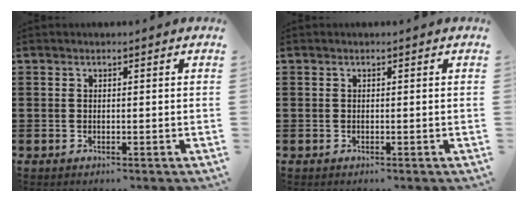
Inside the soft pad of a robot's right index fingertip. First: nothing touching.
{"total": 0.0}